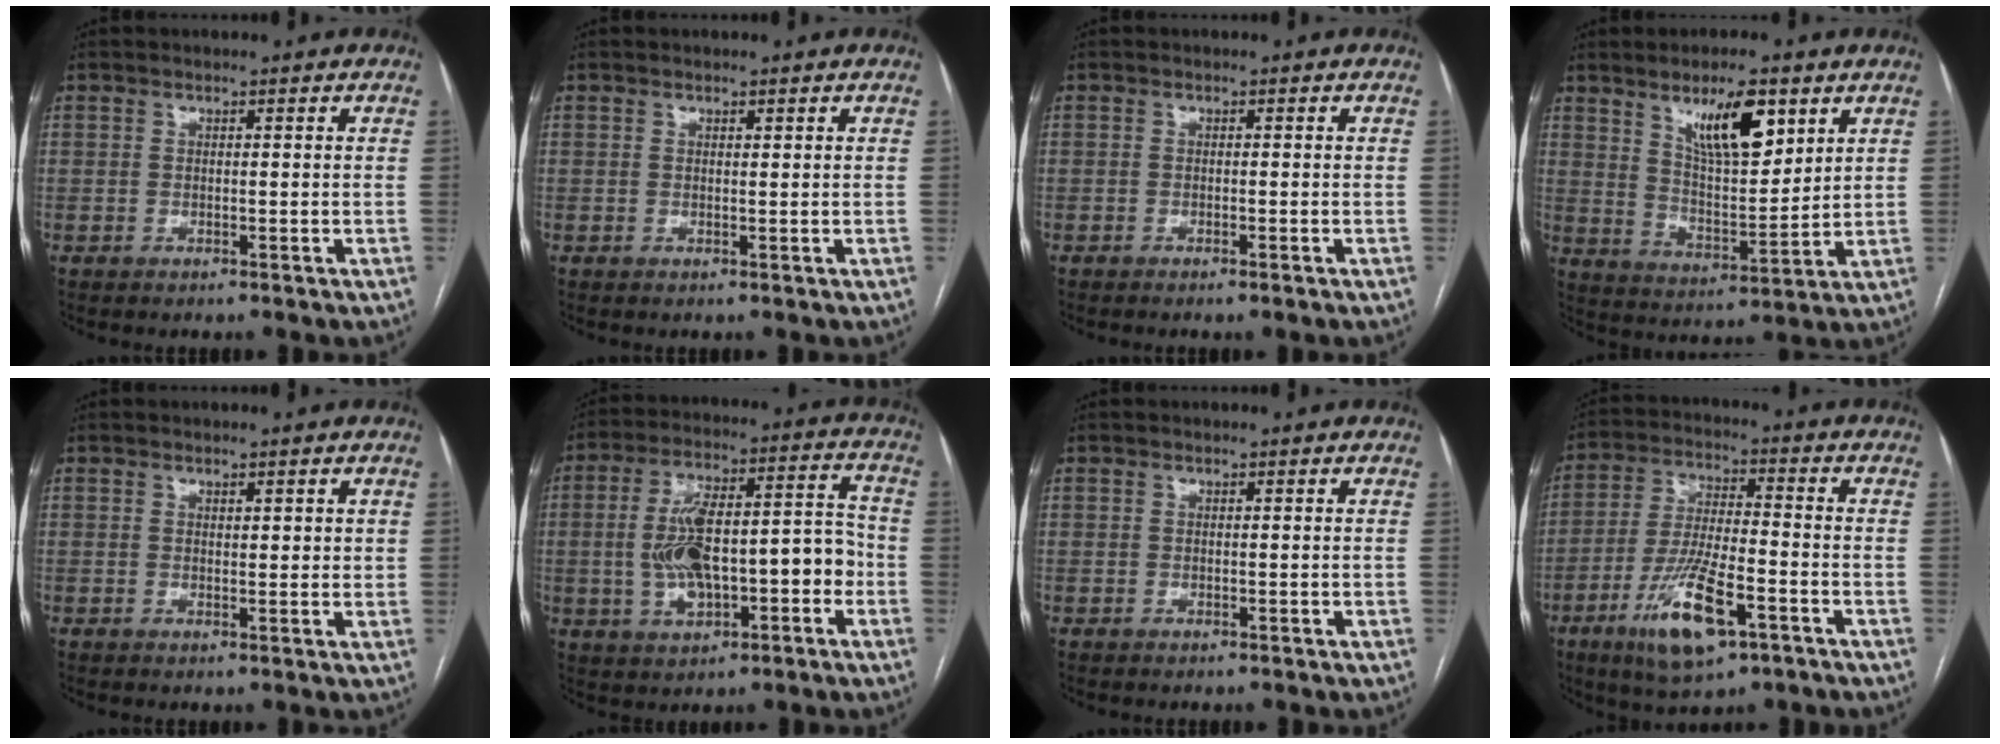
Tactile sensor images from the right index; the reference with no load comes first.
{"total": 0.6, "force": [0.4, 0.2, 0.3], "torque": [-0.007, -0.002, 0.007]}
{"total": 0.7, "force": [-0.4, -0.1, 0.5], "torque": [-0.012, -0.001, -0.004]}
{"total": 11.3, "force": [6.3, 3.2, 8.8], "torque": [-0.153, -0.001, 0.117]}
{"total": 2.0, "force": [1.0, 0.8, 1.6], "torque": [-0.023, -0.001, 0.015]}
{"total": 14.5, "force": [-2.7, 5.6, 13.1], "torque": [-0.225, 0.040, -0.034]}
{"total": 0.0}
{"total": 12.8, "force": [-6.2, 3.1, 10.7], "torque": [-0.211, -0.016, -0.106]}